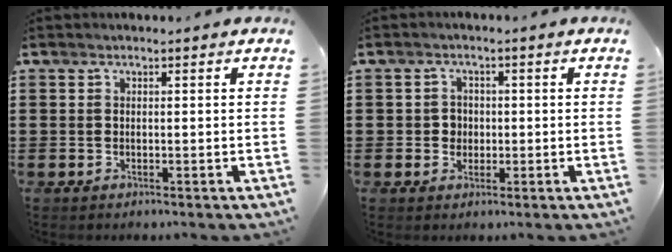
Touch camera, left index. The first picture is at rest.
{"total": 2.4, "force": [-0.1, 2.2, 0.9], "torque": [-0.026, 0.006, -0.005]}